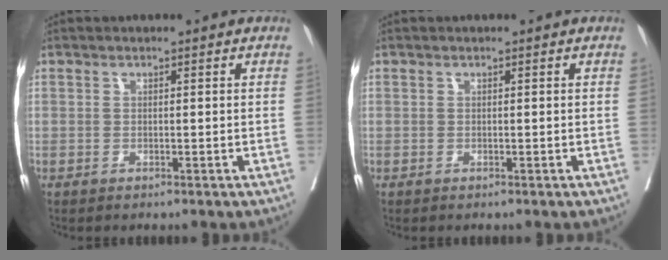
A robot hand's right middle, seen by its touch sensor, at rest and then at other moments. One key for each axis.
{"total": 0.0}